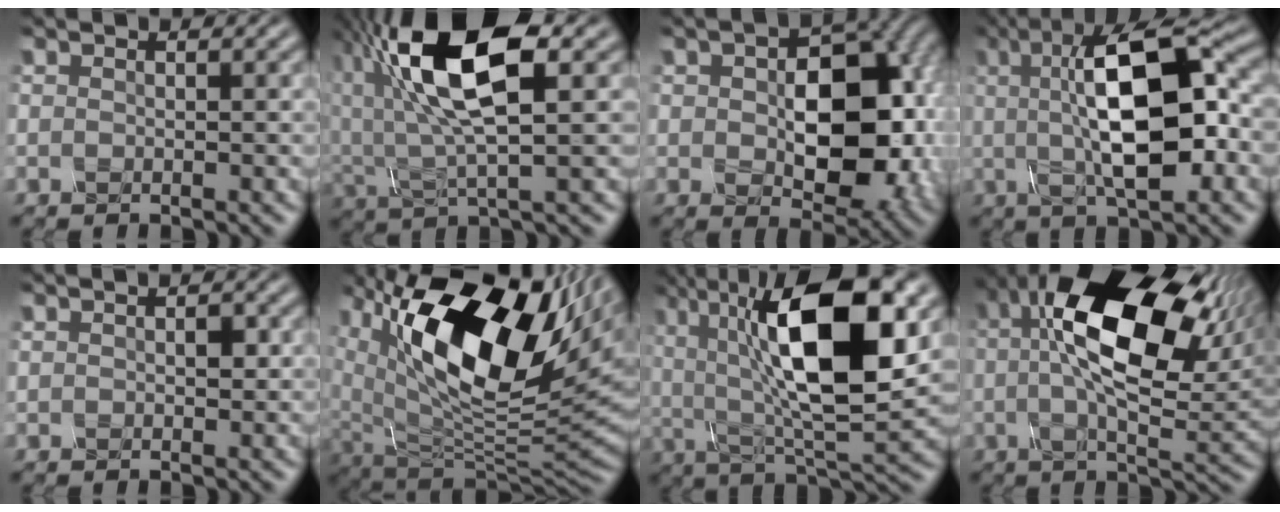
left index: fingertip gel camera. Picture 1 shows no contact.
{"total": 11.4, "force": [3.4, 4.7, 9.8], "torque": [-0.197, 0.015, 0.056]}
{"total": 11.8, "force": [0.3, 7.2, 9.3], "torque": [-0.131, -0.008, 0.014]}
{"total": 11.6, "force": [1.1, 3.9, 10.9], "torque": [-0.174, 0.013, 0.013]}
{"total": 1.2, "force": [0.3, 0.7, 0.9], "torque": [-0.015, 0.001, 0.005]}
{"total": 17.7, "force": [6.9, 9.0, 13.7], "torque": [-0.231, 0.004, 0.117]}
{"total": 14.6, "force": [3.5, 5.7, 13.0], "torque": [-0.216, 0.005, 0.049]}
{"total": 15.5, "force": [4.2, 6.8, 13.3], "torque": [-0.213, 0.014, 0.057]}